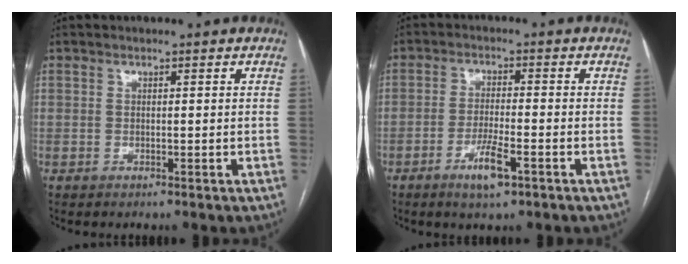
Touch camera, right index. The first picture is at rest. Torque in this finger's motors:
{"motor_torque": [0.50, 0.05, 0.20, 0.08]}